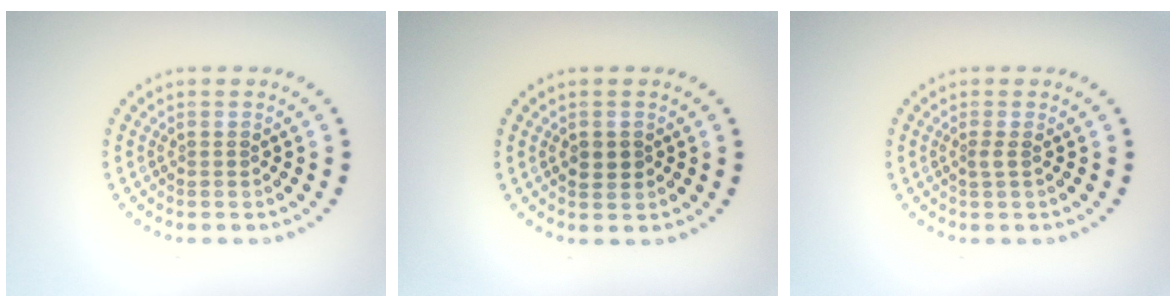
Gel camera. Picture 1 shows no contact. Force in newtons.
{"total": 1.6, "press": 1.6, "slide": 0.1}
{"total": 0.8, "press": 0.6, "slide": 0.6}